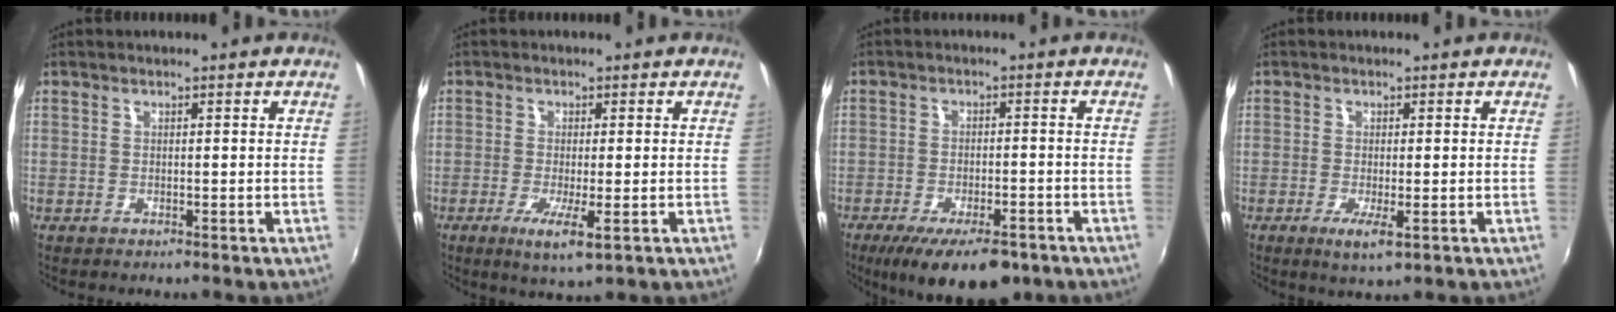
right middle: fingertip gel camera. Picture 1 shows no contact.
{"total": 4.9, "force": [-1.7, 0.3, 4.6], "torque": [-0.095, -0.016, -0.029]}
{"total": 13.0, "force": [-8.8, 4.7, 8.3], "torque": [-0.161, -0.027, -0.130]}
{"total": 3.4, "force": [-1.1, 0.5, 3.2], "torque": [-0.063, -0.012, -0.017]}